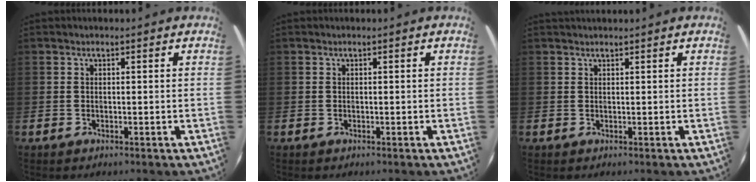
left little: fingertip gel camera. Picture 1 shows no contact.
{"total": 0.0}
{"total": 0.7, "force": [0.7, 0.0, 0.0], "torque": [0.000, 0.001, 0.014]}